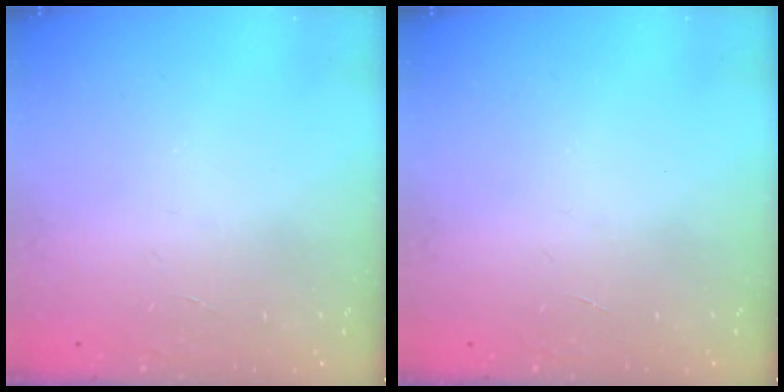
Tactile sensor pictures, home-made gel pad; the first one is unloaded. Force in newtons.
{"total": 0.0}